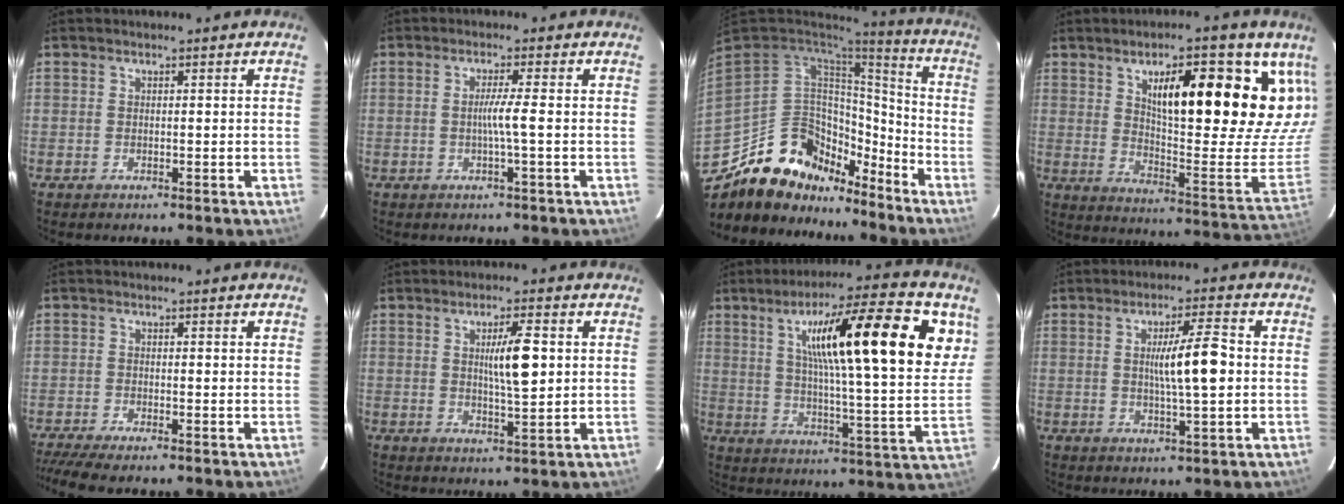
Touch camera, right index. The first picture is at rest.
{"total": 2.9, "force": [-0.4, -0.8, 2.8], "torque": [-0.051, -0.002, -0.008]}
{"total": 18.8, "force": [-15.6, 8.7, 5.9], "torque": [-0.105, 0.052, -0.257]}
{"total": 22.9, "force": [10.8, 4.5, 19.7], "torque": [-0.241, 0.008, 0.165]}
{"total": 6.1, "force": [-4.9, 0.4, 3.6], "torque": [-0.060, -0.009, -0.083]}
{"total": 6.3, "force": [1.1, 0.7, 6.2], "torque": [-0.104, 0.001, 0.019]}
{"total": 23.5, "force": [8.9, 2.7, 21.6], "torque": [-0.318, 0.023, 0.129]}
{"total": 7.6, "force": [0.2, 0.2, 7.6], "torque": [-0.127, 0.003, 0.003]}